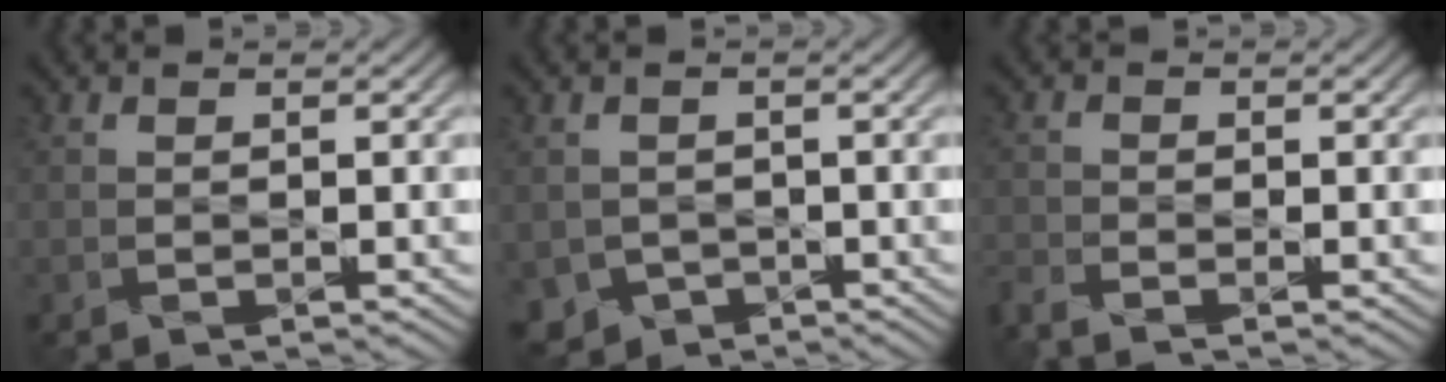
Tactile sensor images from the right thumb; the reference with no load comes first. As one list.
[{"total": 3.5, "force": [-1.7, 2.9, 0.9], "torque": [-0.031, -0.015, -0.034]}, {"total": 3.1, "force": [-2.7, 0.7, 1.4], "torque": [-0.038, -0.015, -0.065]}]